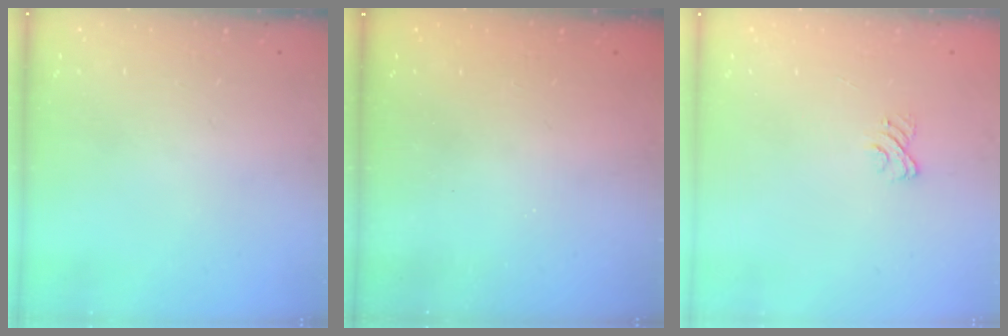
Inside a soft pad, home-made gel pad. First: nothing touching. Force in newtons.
{"total": 2.5, "press": 2.4, "slide": 0.8}
{"total": 3.5, "press": 3.3, "slide": 1.2}